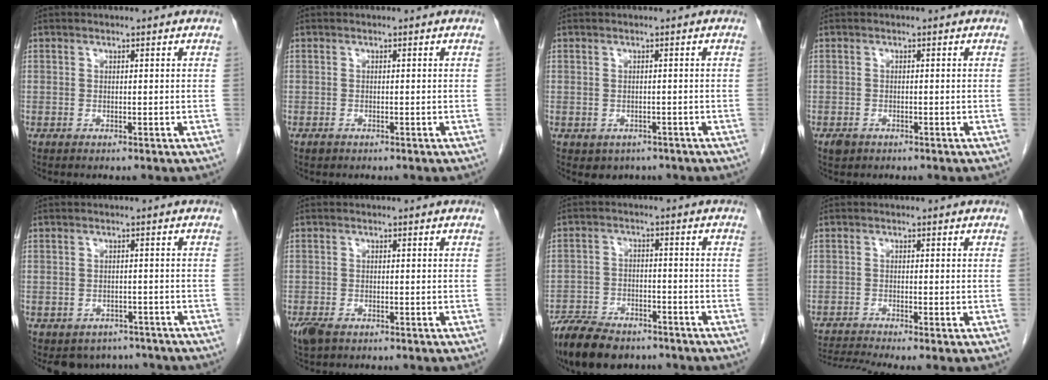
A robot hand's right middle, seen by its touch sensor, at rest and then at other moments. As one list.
[{"total": 0.7, "force": [-0.5, 0.3, 0.4], "torque": [-0.012, -0.001, -0.007]}, {"total": 2.5, "force": [-1.5, 1.9, 0.7], "torque": [-0.008, 0.003, -0.013]}, {"total": 1.5, "force": [-1.0, 0.9, 0.7], "torque": [-0.018, 0.000, -0.011]}, {"total": 5.7, "force": [-4.8, 3.1, 0.3], "torque": [0.012, 0.010, -0.059]}, {"total": 3.6, "force": [-2.5, 1.7, 2.1], "torque": [-0.045, -0.008, -0.042]}, {"total": 11.5, "force": [-9.1, 4.7, 5.2], "torque": [-0.094, -0.012, -0.148]}, {"total": 4.2, "force": [-3.6, -1.5, 1.5], "torque": [-0.033, -0.010, -0.067]}]